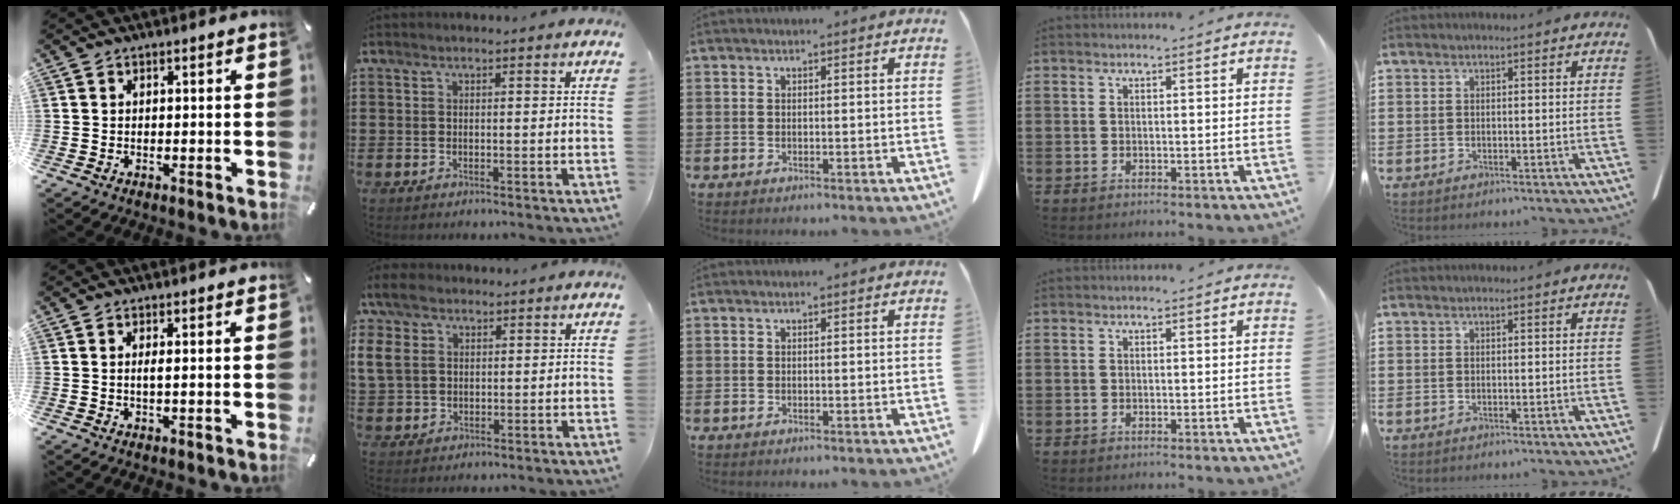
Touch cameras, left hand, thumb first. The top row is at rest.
{"thumb": {"total": 1.4, "force": [0.0, 0.0, 1.4], "torque": [-0.029, -0.005, 0.000]}, "index": {"total": 6.7, "force": [3.0, 4.9, 3.3], "torque": [-0.105, 0.013, 0.053]}}